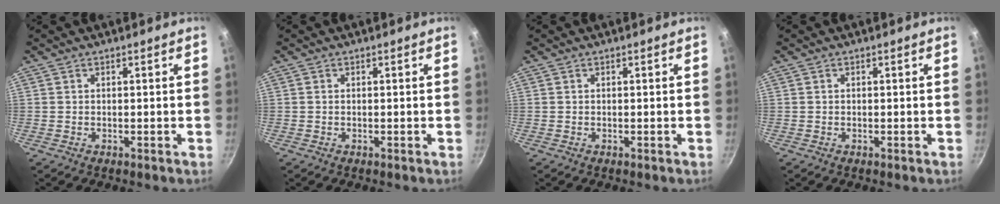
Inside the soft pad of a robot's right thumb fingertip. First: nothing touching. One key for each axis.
{"total": 0.0}
{"total": 0.0}
{"total": 0.0}